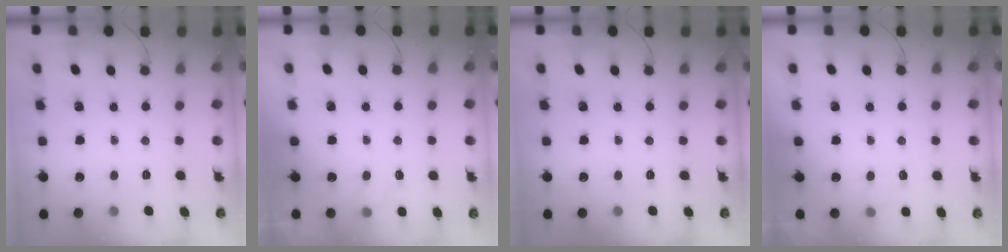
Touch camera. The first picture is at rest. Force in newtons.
{"total": 2.4, "press": 1.9, "slide": 1.4}
{"total": 0.0}
{"total": 2.8, "press": 2.5, "slide": 1.4}